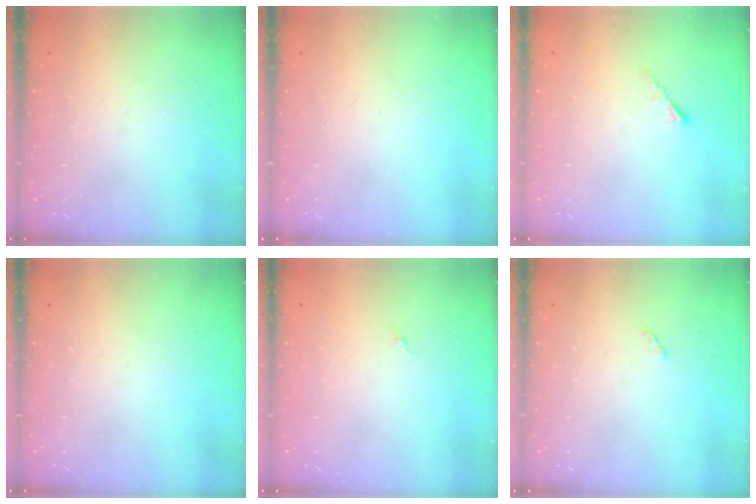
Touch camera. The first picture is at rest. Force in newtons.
{"total": 0.0}
{"total": 1.5, "press": 1.5, "slide": 0.4}
{"total": 0.0}
{"total": 0.0}
{"total": 2.8, "press": 2.8, "slide": 0.4}